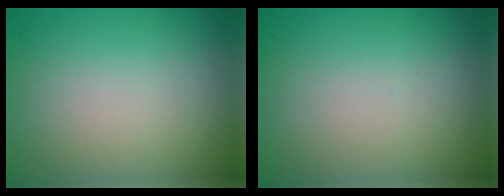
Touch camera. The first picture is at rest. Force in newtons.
{"total": 0.0}